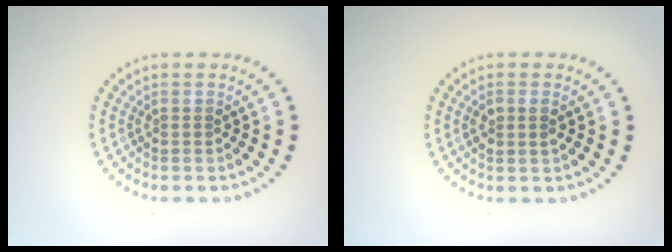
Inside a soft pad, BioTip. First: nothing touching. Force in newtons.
{"total": 1.4, "press": 1.4, "slide": 0.5}